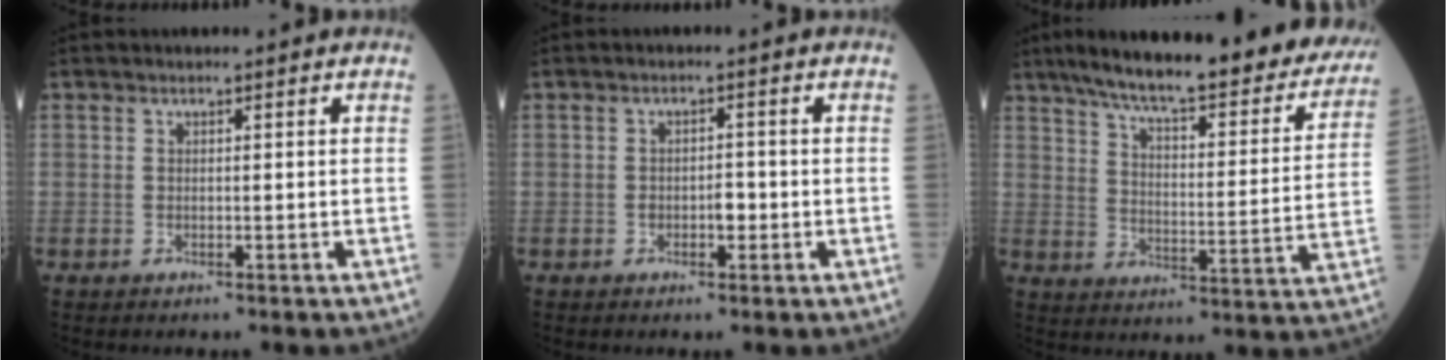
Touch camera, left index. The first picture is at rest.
{"total": 2.0, "force": [-0.7, 1.0, 1.6], "torque": [-0.021, 0.005, -0.011]}
{"total": 29.2, "force": [24.4, 5.5, 15.2], "torque": [-0.224, -0.033, 0.308]}